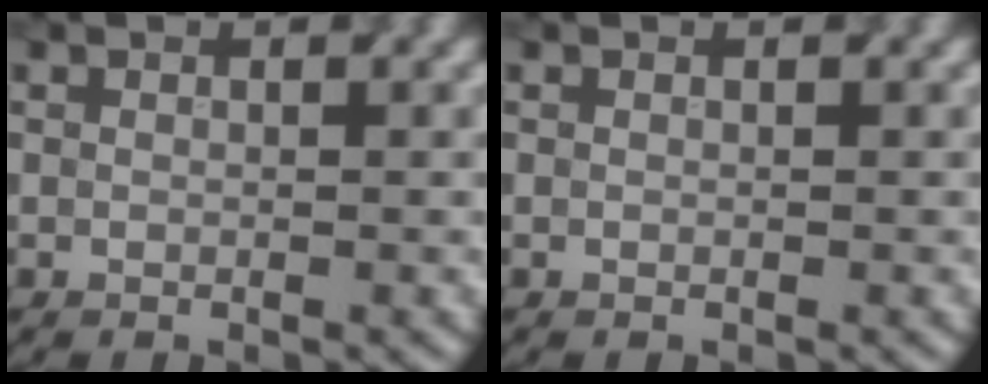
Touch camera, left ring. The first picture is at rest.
{"total": 0.0}